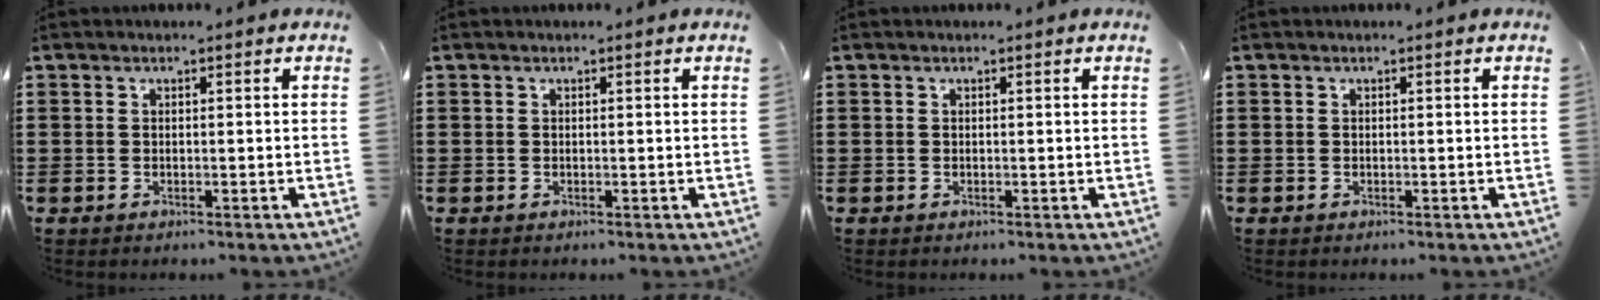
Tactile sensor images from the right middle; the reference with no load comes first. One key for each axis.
{"total": 0.0}
{"total": 0.0}
{"total": 0.0}